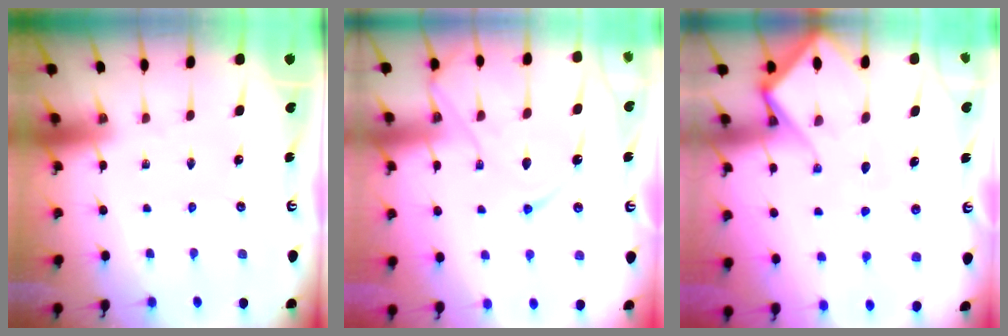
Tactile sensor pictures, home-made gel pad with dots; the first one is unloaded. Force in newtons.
{"total": 13.4, "press": 13.4, "slide": 1.0}
{"total": 8.9, "press": 8.8, "slide": 0.8}